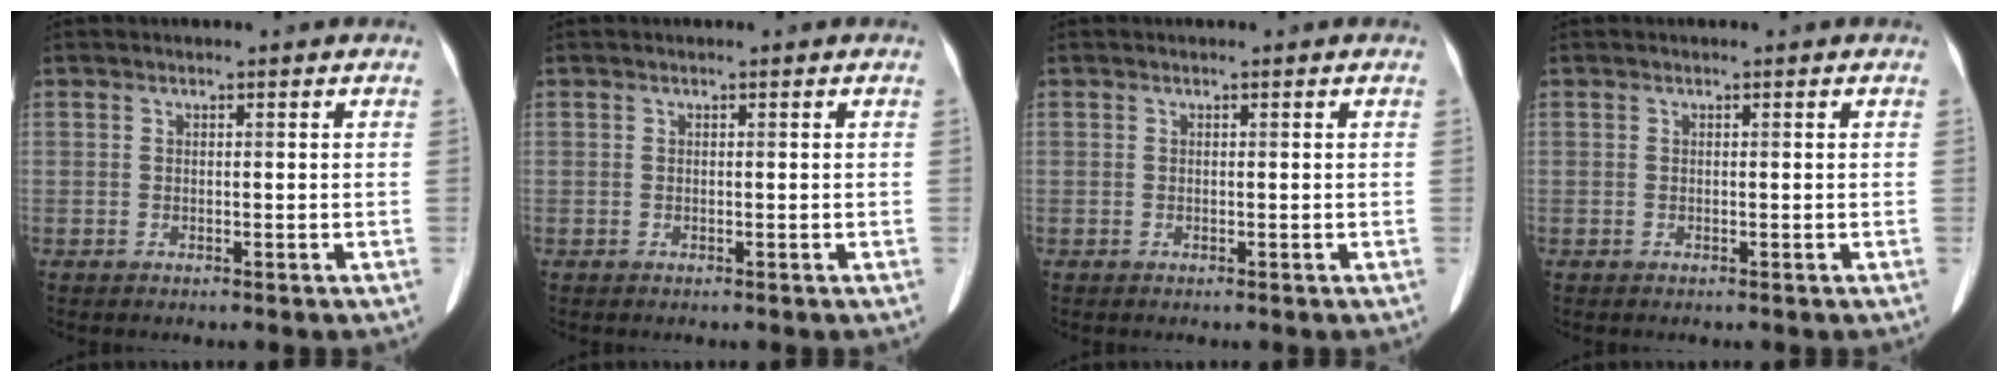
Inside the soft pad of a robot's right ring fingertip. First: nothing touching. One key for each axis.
{"total": 0.0}
{"total": 0.0}
{"total": 0.0}